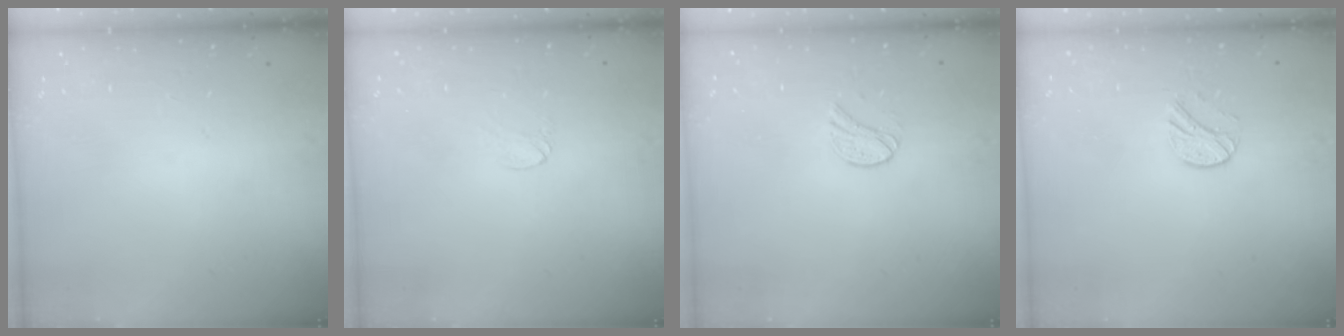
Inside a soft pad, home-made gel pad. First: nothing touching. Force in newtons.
{"total": 2.9, "press": 2.9, "slide": 0.3}
{"total": 7.4, "press": 7.4, "slide": 0.6}
{"total": 7.9, "press": 7.8, "slide": 0.9}